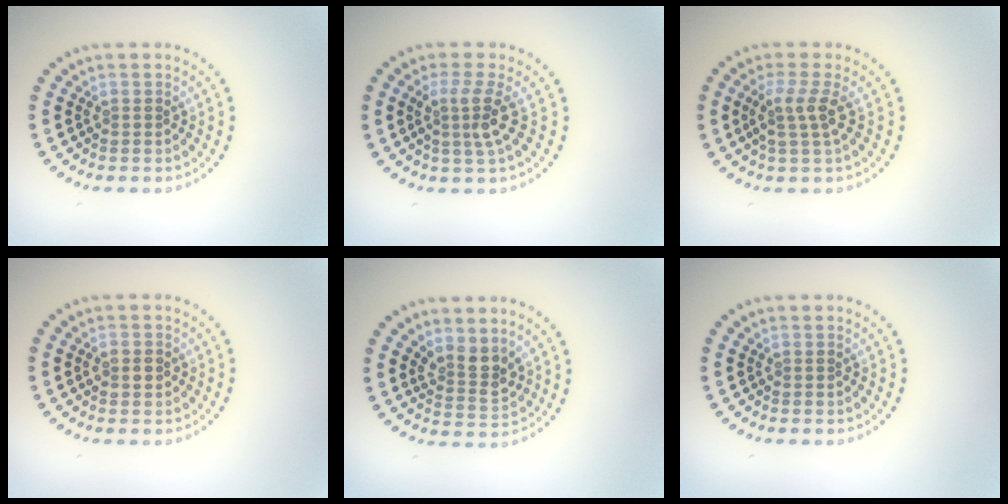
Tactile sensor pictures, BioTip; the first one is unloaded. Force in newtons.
{"total": 2.7, "press": 2.0, "slide": 1.8}
{"total": 2.5, "press": 1.9, "slide": 1.6}
{"total": 1.7, "press": 1.7, "slide": 0.1}
{"total": 2.9, "press": 2.4, "slide": 1.6}
{"total": 0.0}